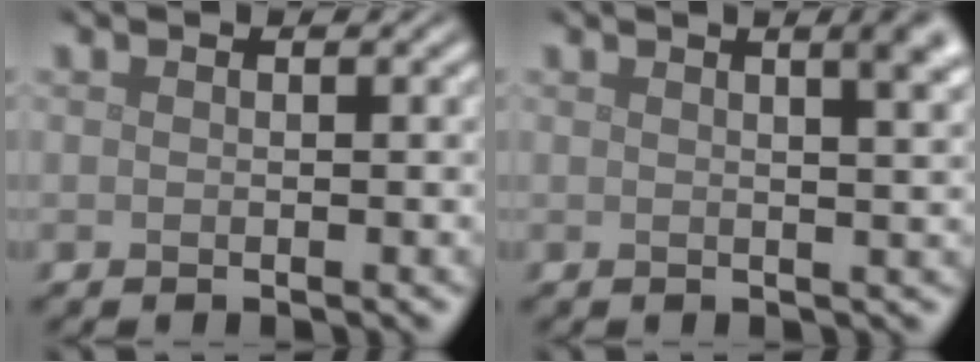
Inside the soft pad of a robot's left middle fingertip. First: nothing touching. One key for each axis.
{"total": 5.8, "fx": 2.6, "fy": 2.6, "fz": 4.5, "tx": -0.015, "ty": 0.039, "tz": 0.002}